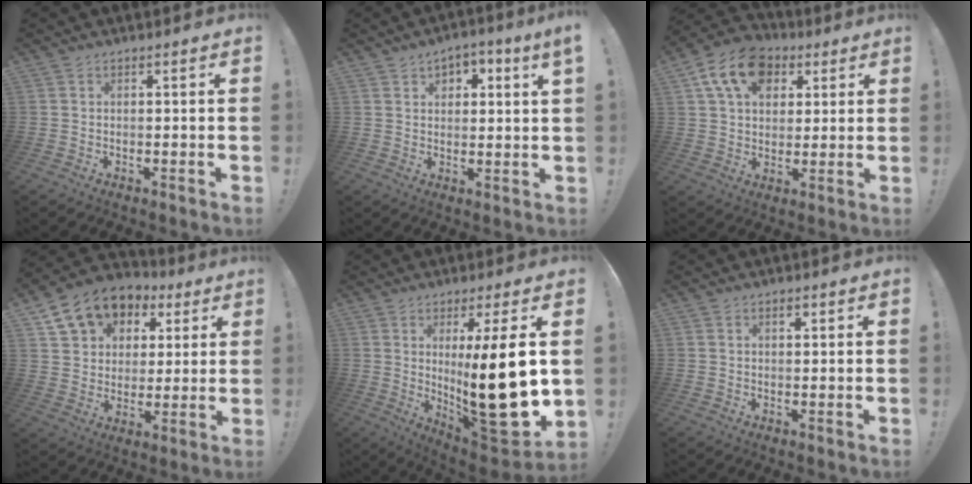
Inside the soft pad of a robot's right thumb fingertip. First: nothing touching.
{"total": 3.8, "force": [2.0, 1.7, 2.7], "torque": [-0.032, -0.003, 0.032]}
{"total": 15.0, "force": [6.3, 10.8, 8.4], "torque": [-0.134, -0.014, 0.120]}
{"total": 12.9, "force": [7.0, 9.6, 5.0], "torque": [-0.077, -0.040, 0.137]}
{"total": 21.3, "force": [2.0, 3.8, 20.9], "torque": [-0.326, -0.040, 0.029]}
{"total": 1.3, "force": [0.8, 0.7, 0.7], "torque": [-0.007, 0.000, 0.013]}